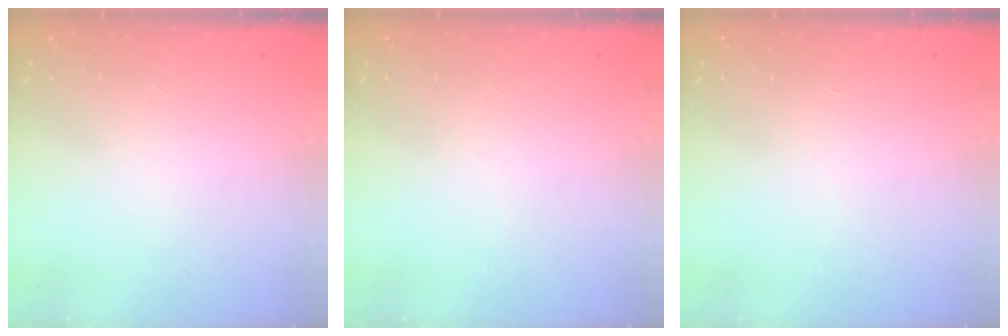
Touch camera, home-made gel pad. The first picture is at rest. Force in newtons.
{"total": 0.0}
{"total": 0.0}